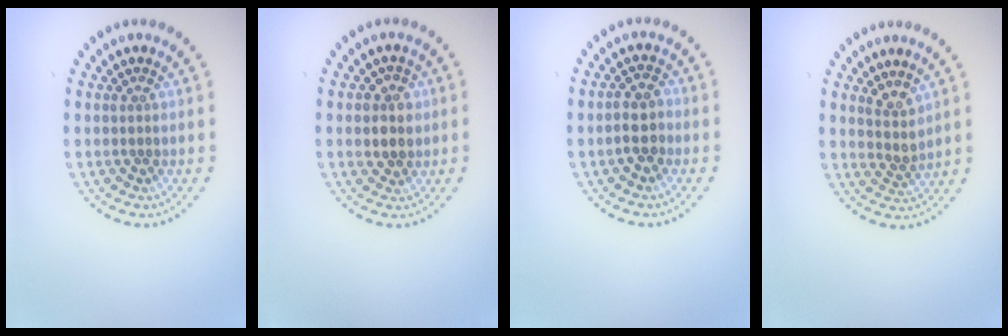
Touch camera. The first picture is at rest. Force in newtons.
{"total": 2.6, "press": 2.4, "slide": 0.7}
{"total": 2.3, "press": 2.2, "slide": 0.8}
{"total": 2.0, "press": 1.4, "slide": 1.4}